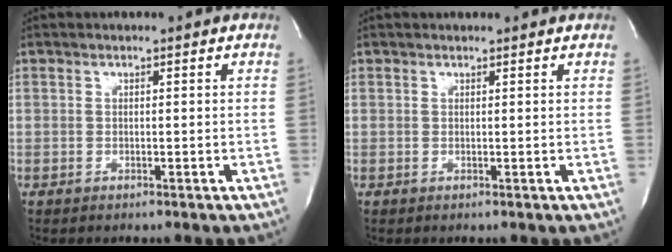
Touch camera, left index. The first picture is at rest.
{"total": 1.7, "force": [1.6, 0.4, 0.3], "torque": [-0.011, 0.015, 0.020]}